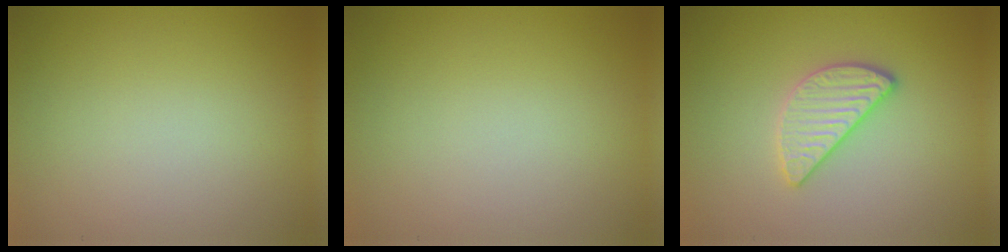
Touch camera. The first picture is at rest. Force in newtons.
{"total": 0.0}
{"total": 3.0, "press": 2.8, "slide": 1.1}